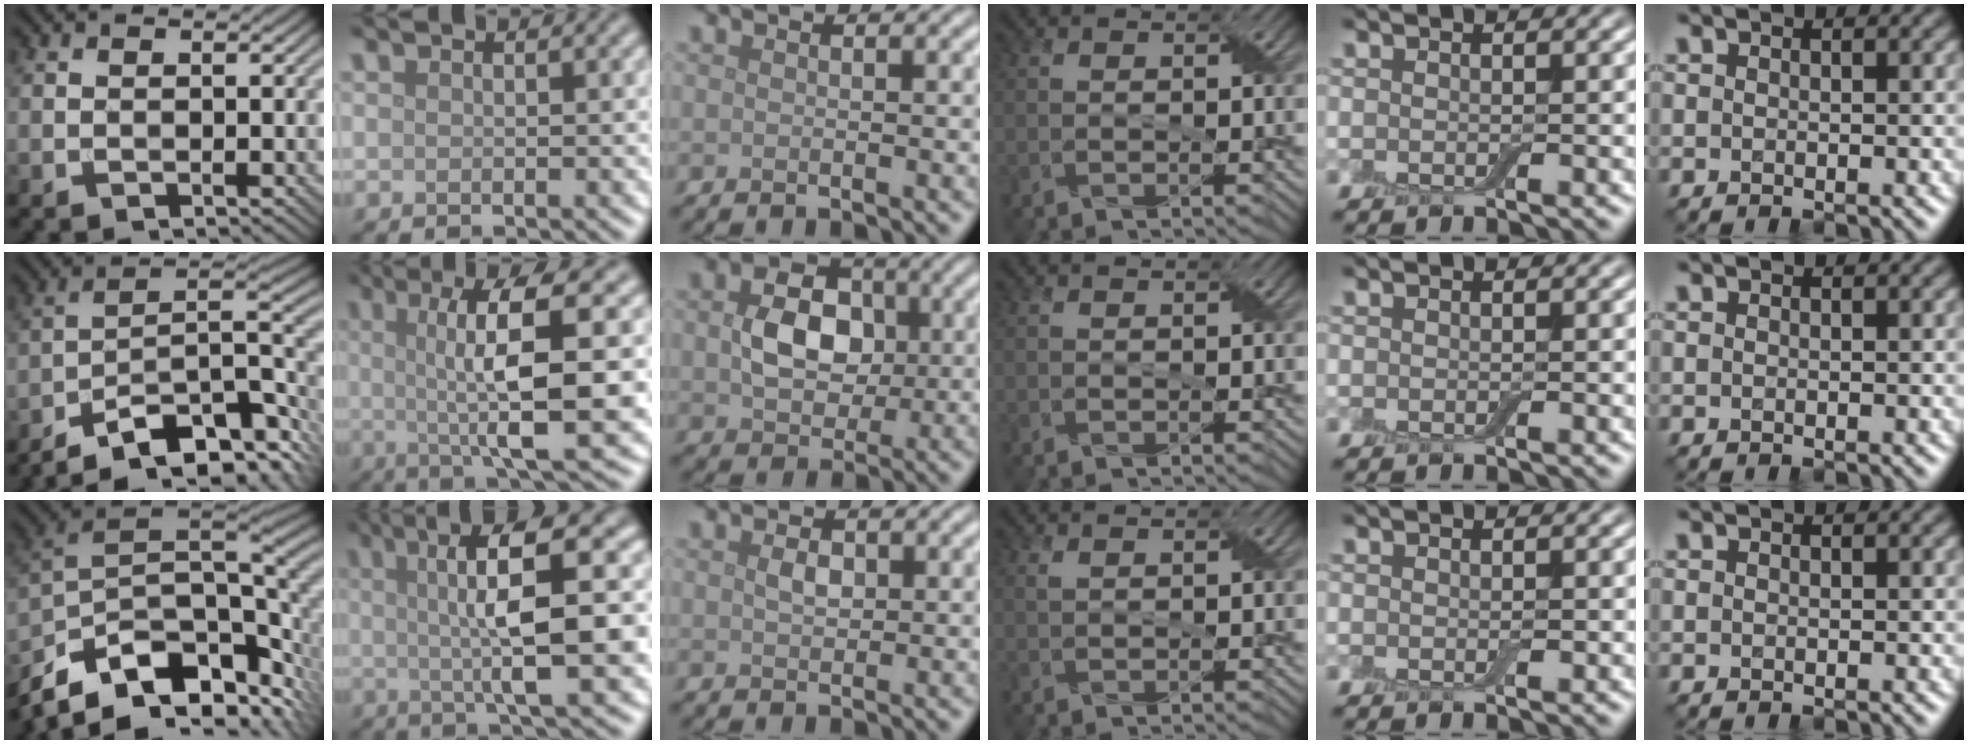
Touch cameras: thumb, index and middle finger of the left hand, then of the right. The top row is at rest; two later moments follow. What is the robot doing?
{"motion": "wrap", "object": "adhesive wrap"}